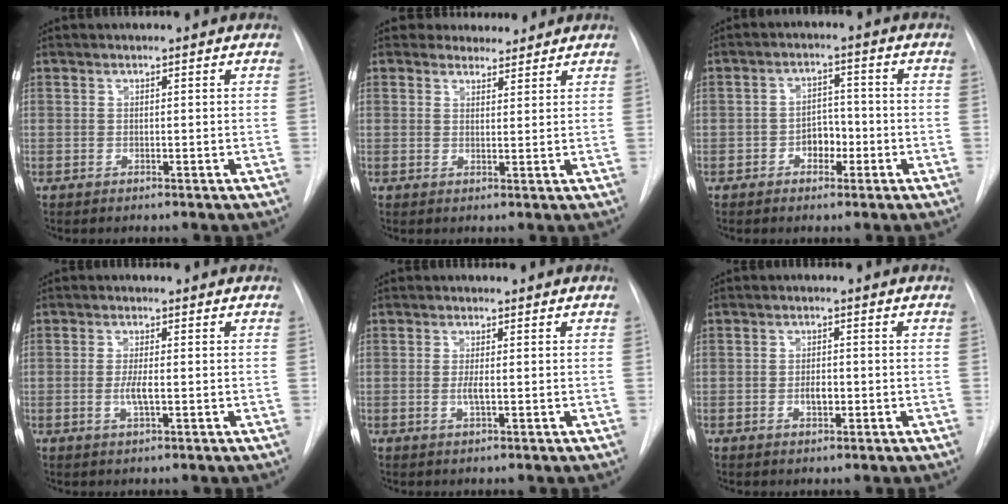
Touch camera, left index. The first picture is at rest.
{"total": 4.5, "force": [4.1, 1.8, 0.0], "torque": [0.009, 0.002, 0.054]}
{"total": 4.0, "force": [-1.6, 2.6, 2.5], "torque": [-0.035, 0.009, -0.028]}
{"total": 2.7, "force": [-0.5, 0.4, 2.7], "torque": [-0.056, -0.005, -0.008]}
{"total": 1.6, "force": [-0.2, 0.2, 1.6], "torque": [-0.035, -0.003, -0.003]}
{"total": 2.4, "force": [-0.7, 1.2, 2.0], "torque": [-0.035, 0.001, -0.009]}